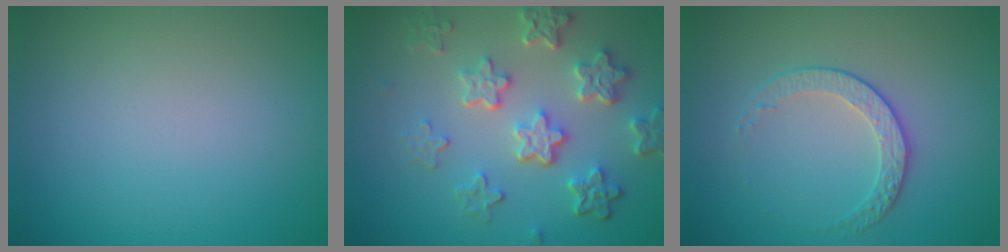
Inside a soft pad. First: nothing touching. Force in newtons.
{"total": 5.8, "press": 4.4, "slide": 3.8}
{"total": 2.2, "press": 1.7, "slide": 1.4}